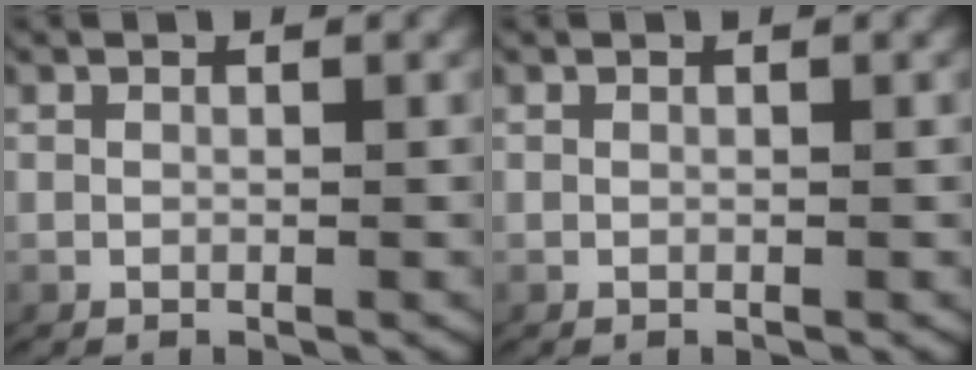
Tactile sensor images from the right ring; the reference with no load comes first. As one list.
[{"total": 0.0}]